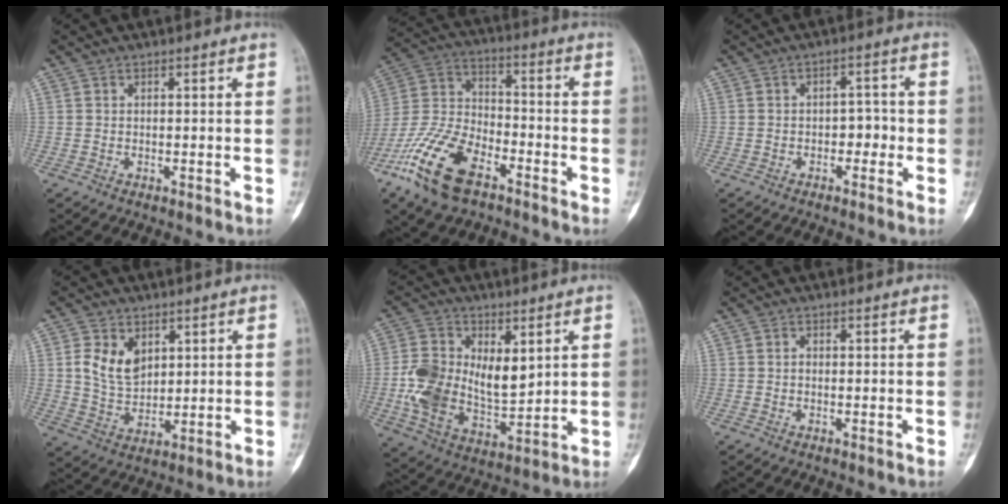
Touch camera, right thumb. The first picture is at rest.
{"total": 17.0, "force": [-9.8, 8.3, 11.2], "torque": [-0.227, 0.040, -0.196]}
{"total": 3.2, "force": [-1.1, 2.2, 2.0], "torque": [-0.007, 0.017, -0.024]}
{"total": 8.3, "force": [2.9, 5.7, 5.3], "torque": [-0.077, -0.017, 0.065]}
{"total": 15.3, "force": [2.2, 9.8, 11.6], "torque": [-0.188, -0.016, 0.047]}
{"total": 0.6, "force": [0.0, 0.5, 0.4], "torque": [-0.005, 0.002, -0.003]}